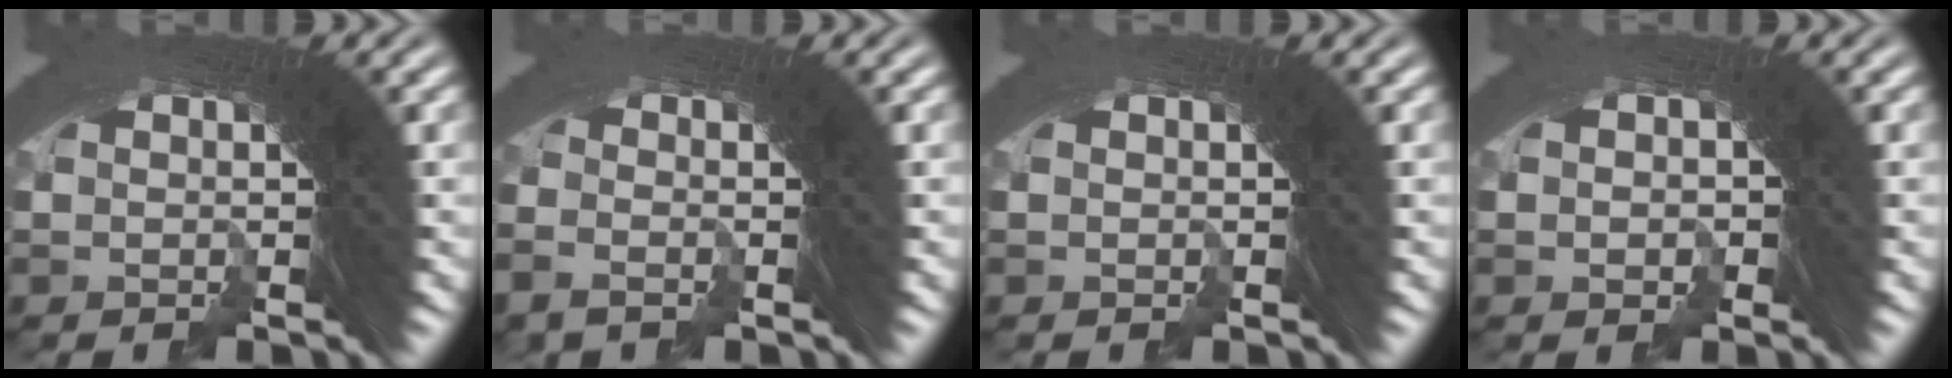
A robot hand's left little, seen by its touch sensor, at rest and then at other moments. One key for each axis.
{"total": 1.8, "fx": -1.6, "fy": 0.7, "fz": 0.2, "tx": -0.014, "ty": -0.011, "tz": -0.027}
{"total": 0.0}
{"total": 2.3, "fx": -1.3, "fy": 1.9, "fz": 0.1, "tx": -0.005, "ty": -0.011, "tz": -0.015}